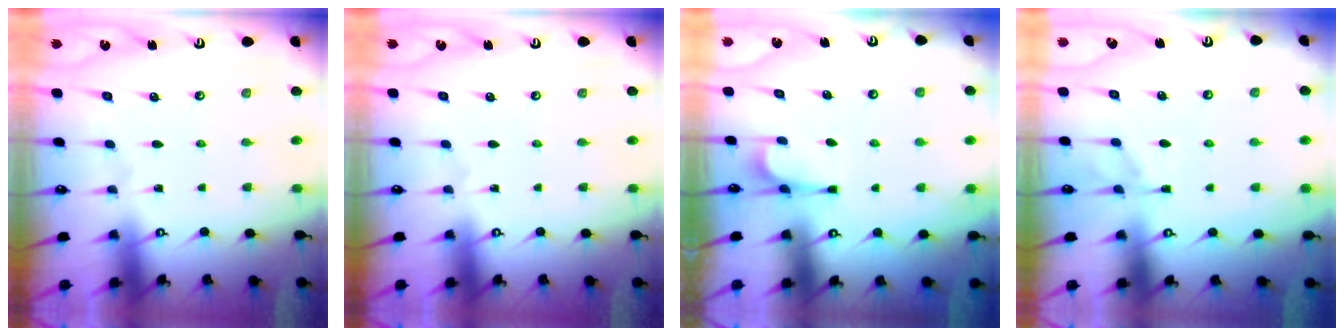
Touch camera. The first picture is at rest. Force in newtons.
{"total": 0.0}
{"total": 1.5, "press": 1.0, "slide": 1.1}
{"total": 1.1, "press": 0.0, "slide": 1.1}